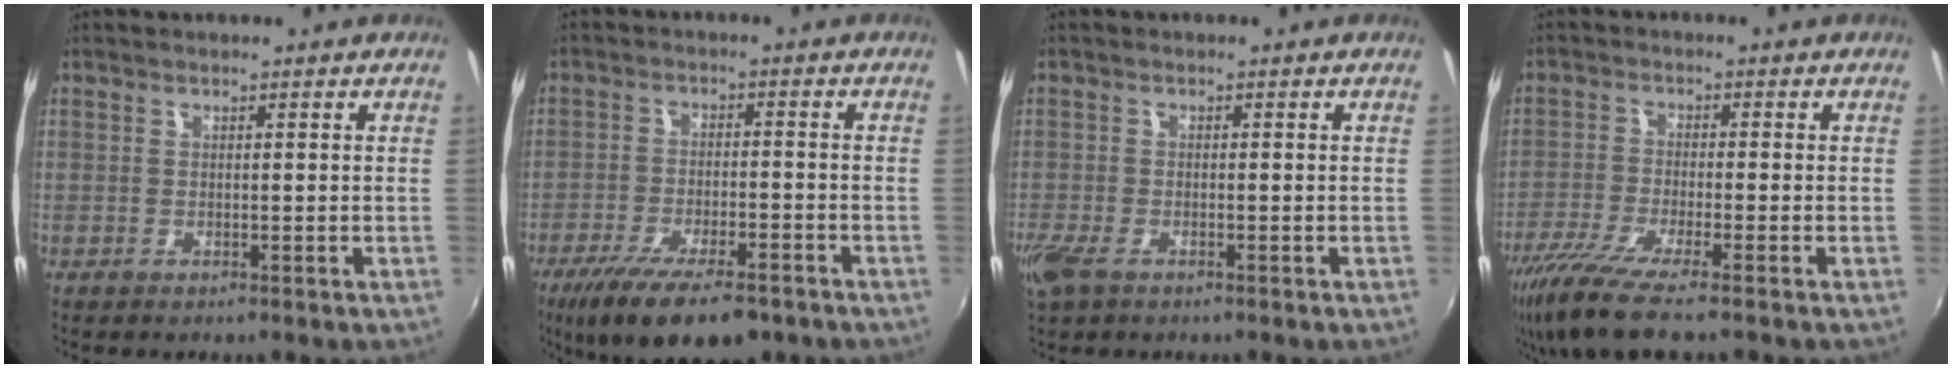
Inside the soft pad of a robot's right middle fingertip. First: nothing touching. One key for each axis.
{"total": 14.8, "fx": -10.4, "fy": 4.5, "fz": 9.5, "tx": -0.192, "ty": -0.039, "tz": -0.168}
{"total": 4.4, "fx": -2.8, "fy": 2.0, "fz": 2.8, "tx": -0.073, "ty": -0.013, "tz": -0.054}
{"total": 9.0, "fx": -6.9, "fy": 0.1, "fz": 5.8, "tx": -0.134, "ty": -0.035, "tz": -0.128}